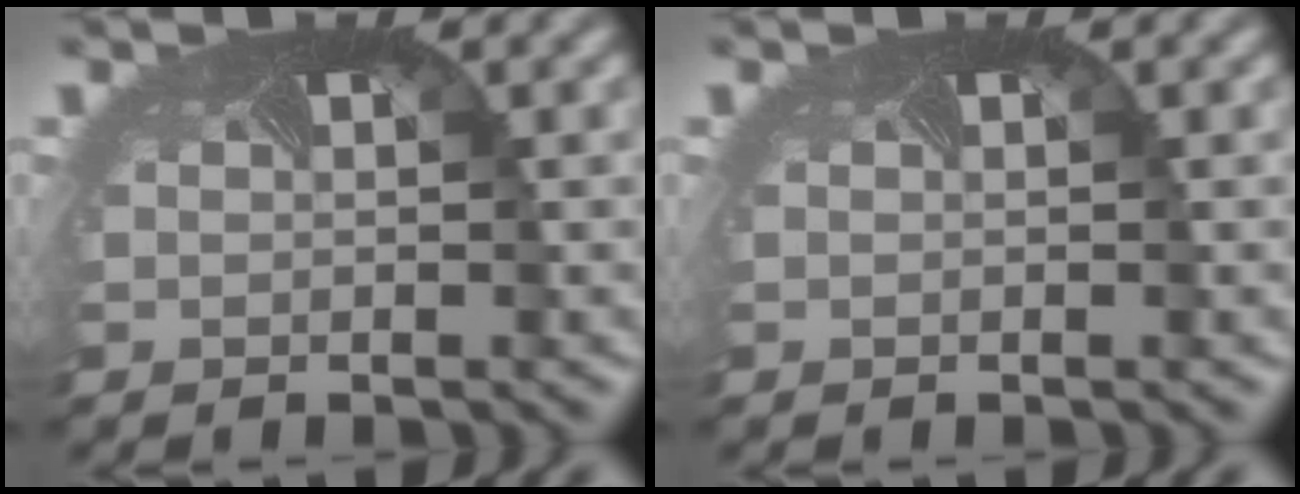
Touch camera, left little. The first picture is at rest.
{"total": 0.0}